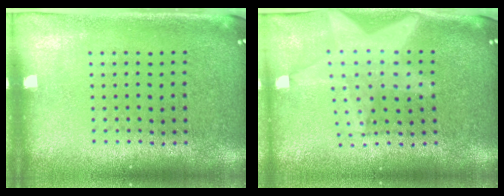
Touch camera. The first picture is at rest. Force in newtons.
{"total": 1.9, "press": 1.6, "slide": 1.0}